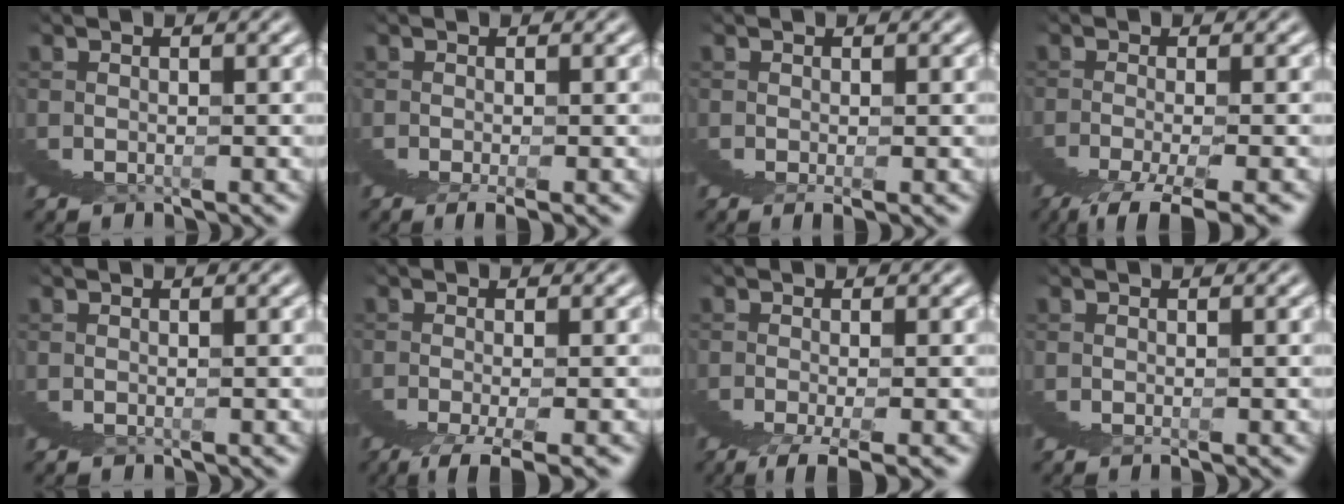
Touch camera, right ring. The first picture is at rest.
{"total": 2.0, "force": [1.3, -1.5, 0.2], "torque": [0.012, 0.024, 0.012]}
{"total": 2.1, "force": [1.4, -1.5, -0.1], "torque": [0.015, 0.021, 0.016]}
{"total": 2.2, "force": [-0.5, -2.0, 0.7], "torque": [-0.015, 0.012, -0.008]}
{"total": 0.0}
{"total": 2.0, "force": [0.2, -2.0, 0.5], "torque": [-0.002, 0.020, -0.003]}
{"total": 1.9, "force": [0.7, -1.7, 0.6], "torque": [0.003, 0.026, 0.002]}
{"total": 1.0, "force": [0.6, -0.8, -0.1], "torque": [0.006, 0.012, 0.007]}